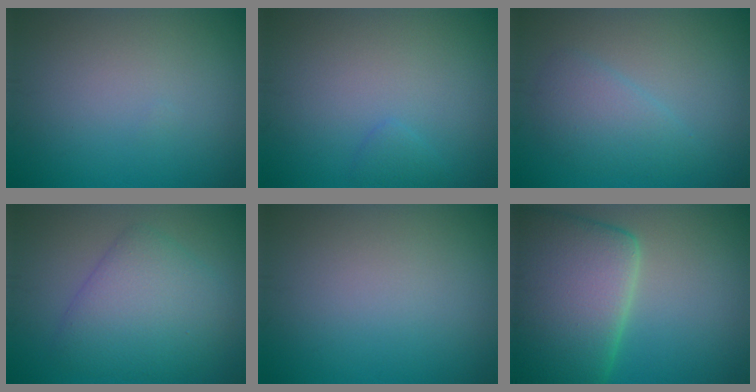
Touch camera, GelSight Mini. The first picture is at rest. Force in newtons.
{"total": 0.9, "press": 0.9, "slide": 0.1}
{"total": 2.9, "press": 2.9, "slide": 0.2}
{"total": 5.7, "press": 5.7, "slide": 0.2}
{"total": 0.0}
{"total": 11.9, "press": 11.8, "slide": 1.3}